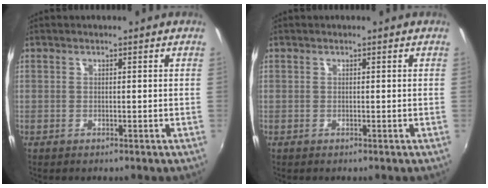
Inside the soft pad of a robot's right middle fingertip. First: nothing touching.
{"total": 0.0}